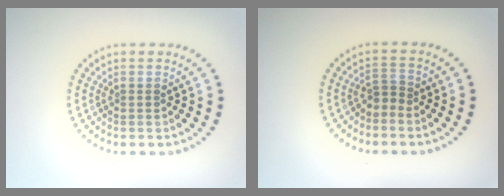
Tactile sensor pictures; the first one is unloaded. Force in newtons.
{"total": 1.4, "press": 0.9, "slide": 1.1}